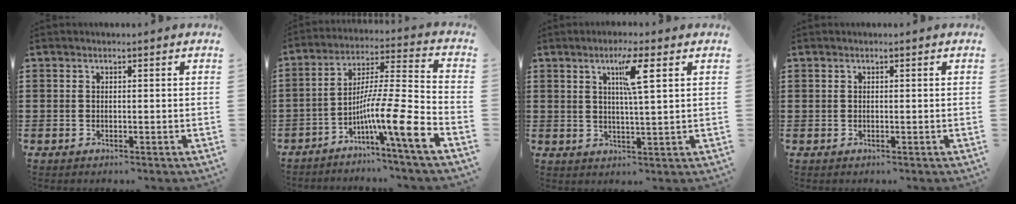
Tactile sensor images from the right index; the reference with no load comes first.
{"total": 11.5, "force": [-6.0, 0.0, 9.8], "torque": [-0.174, -0.022, -0.116]}
{"total": 5.8, "force": [2.5, 0.2, 5.2], "torque": [-0.093, -0.003, 0.033]}
{"total": 0.0}